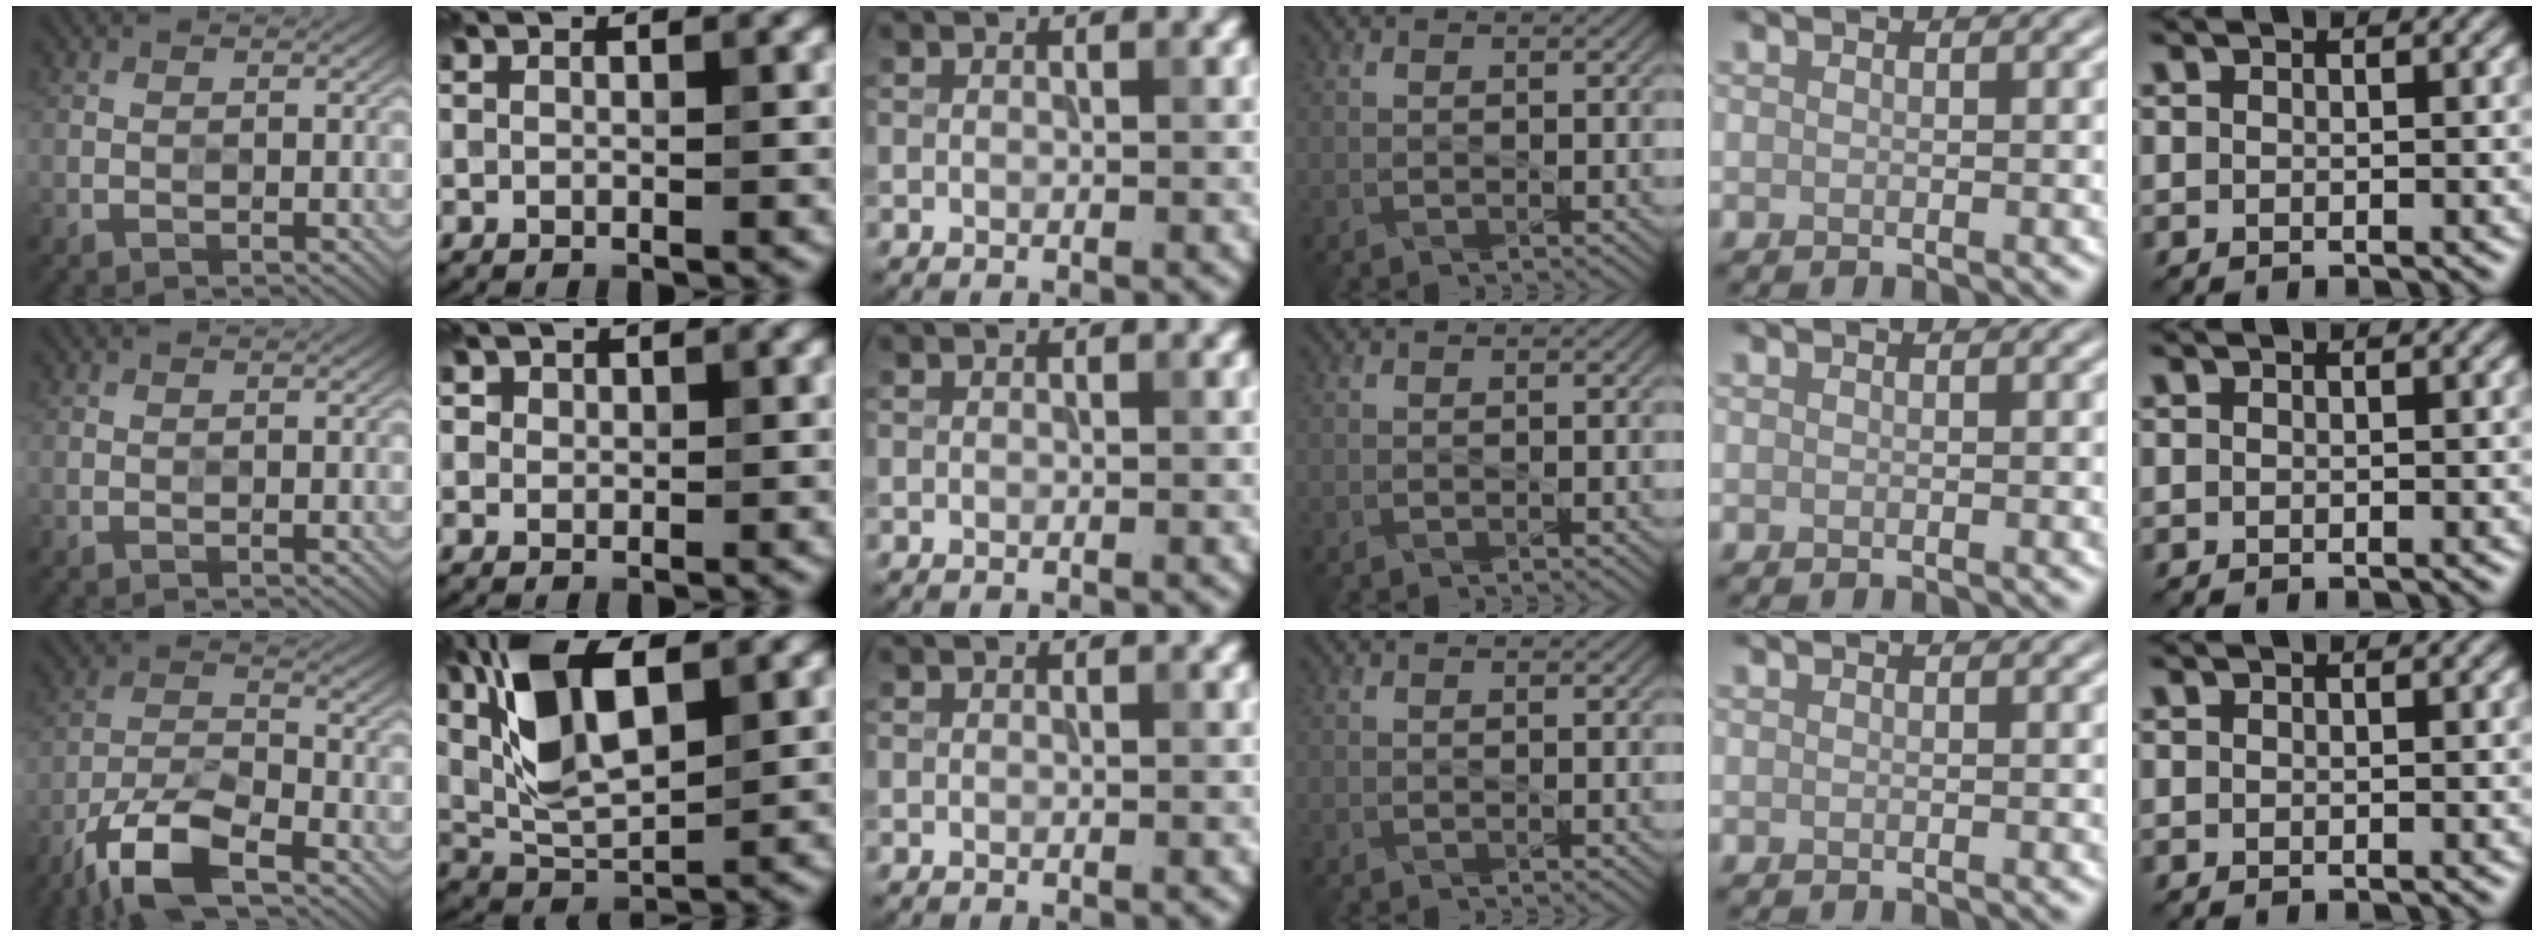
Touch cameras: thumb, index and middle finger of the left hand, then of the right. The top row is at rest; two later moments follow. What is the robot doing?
{"motion": "press", "object": "stopwatch"}